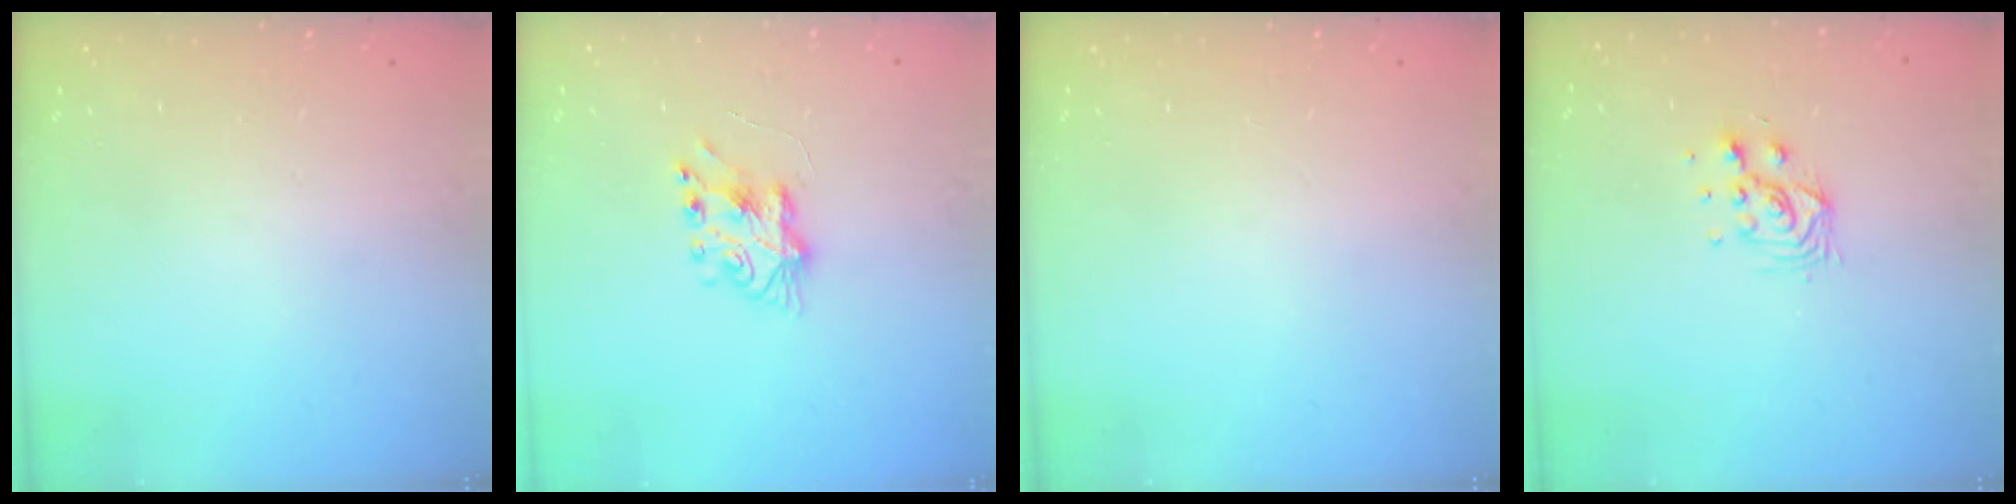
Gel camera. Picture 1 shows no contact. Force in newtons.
{"total": 7.9, "press": 7.8, "slide": 1.0}
{"total": 0.0}
{"total": 5.9, "press": 5.9, "slide": 0.4}